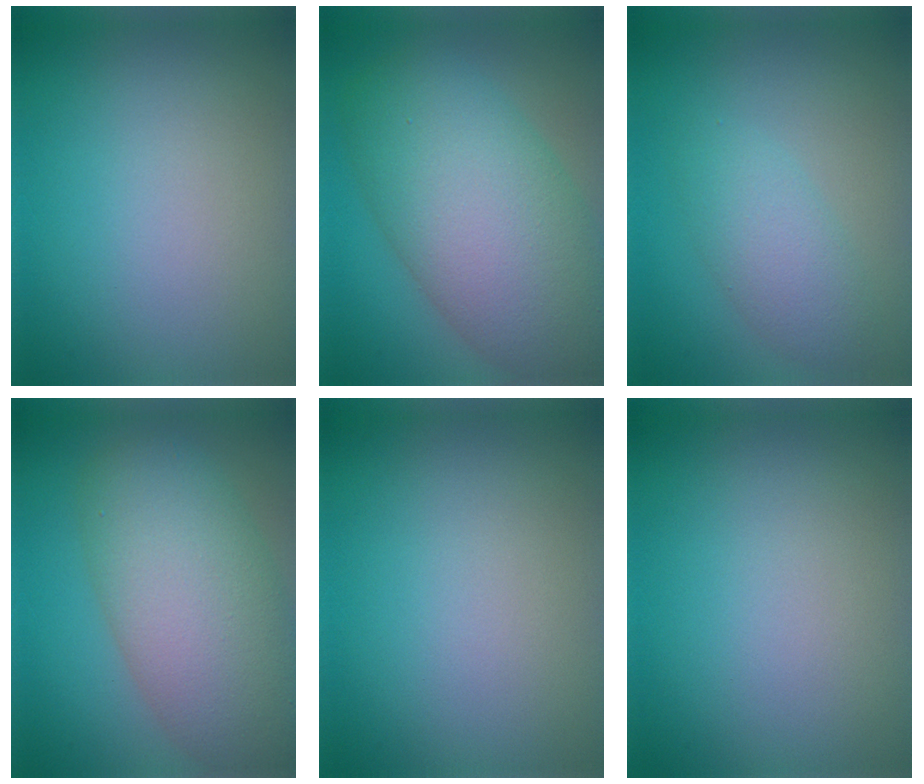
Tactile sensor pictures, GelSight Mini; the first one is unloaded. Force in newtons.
{"total": 11.8, "press": 11.8, "slide": 0.7}
{"total": 3.0, "press": 3.0, "slide": 0.1}
{"total": 9.5, "press": 9.5, "slide": 0.6}
{"total": 0.0}
{"total": 0.0}